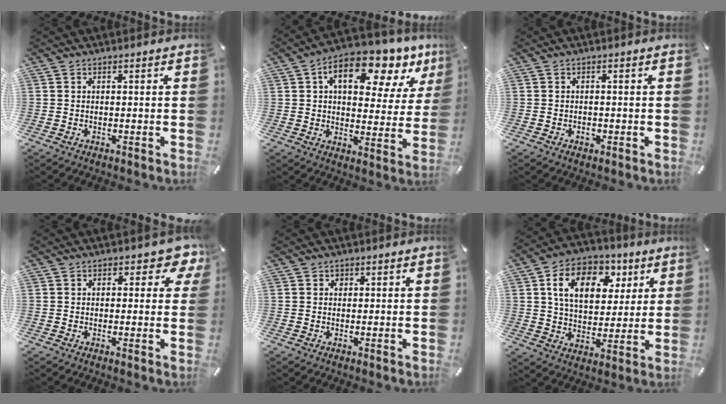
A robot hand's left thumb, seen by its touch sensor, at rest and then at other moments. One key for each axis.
{"total": 15.1, "fx": 8.0, "fy": 8.1, "fz": 10.0, "tx": -0.140, "ty": -0.038, "tz": 0.129}
{"total": 1.2, "fx": -0.3, "fy": 0.9, "fz": 0.7, "tx": -0.013, "ty": 0.002, "tz": -0.007}
{"total": 4.7, "fx": 2.1, "fy": 2.8, "fz": 3.1, "tx": -0.028, "ty": -0.004, "tz": 0.028}
{"total": 0.8, "fx": 0.3, "fy": 0.8, "fz": 0.1, "tx": 0.008, "ty": 0.001, "tz": 0.003}
{"total": 13.6, "fx": 5.4, "fy": 9.8, "fz": 7.8, "tx": -0.123, "ty": -0.009, "tz": 0.097}